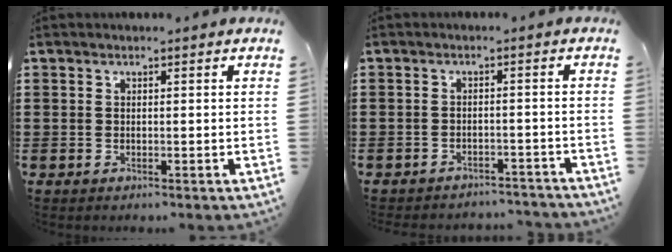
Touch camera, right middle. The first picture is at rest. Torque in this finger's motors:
{"motor_torque": [1.07, -1.07, 0.26, 0.04]}